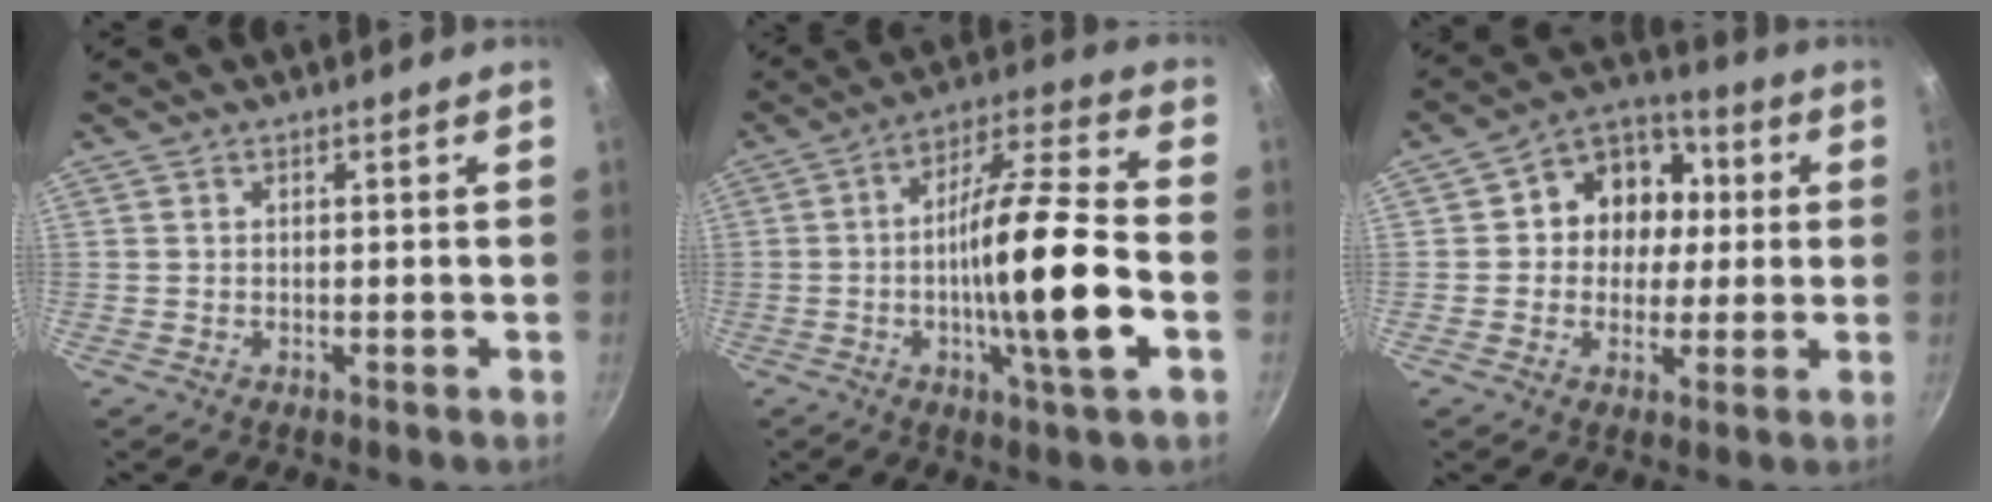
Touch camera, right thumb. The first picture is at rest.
{"total": 18.3, "force": [-3.7, 2.7, 17.8], "torque": [-0.292, 0.030, -0.069]}
{"total": 11.7, "force": [1.3, 10.1, 5.7], "torque": [-0.041, 0.019, 0.000]}